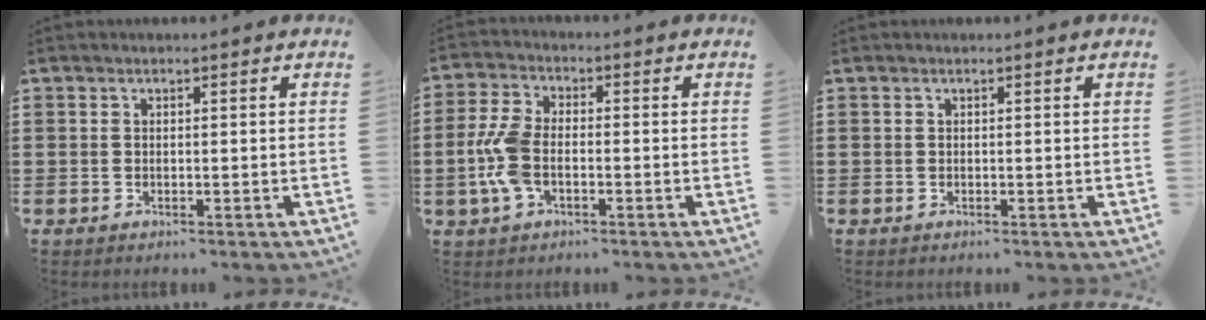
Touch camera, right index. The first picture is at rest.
{"total": 7.2, "force": [-1.4, 4.0, 5.8], "torque": [-0.153, -0.005, -0.034]}
{"total": 0.0}